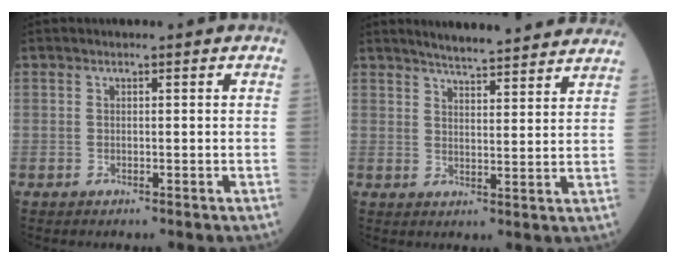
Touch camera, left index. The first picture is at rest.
{"total": 13.9, "force": [12.7, 1.3, 5.4], "torque": [-0.073, 0.007, 0.158]}